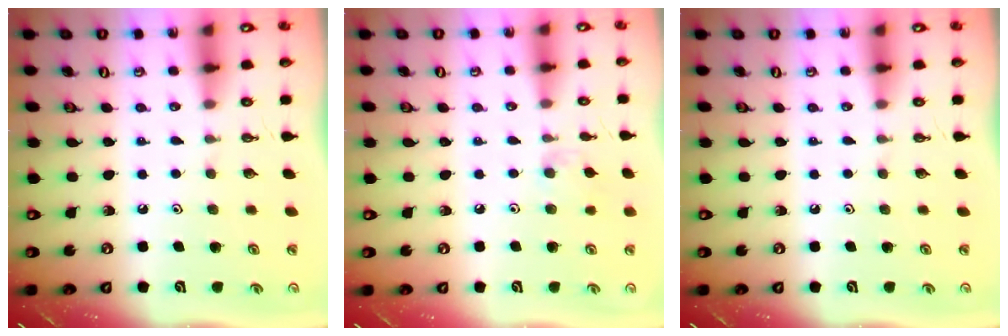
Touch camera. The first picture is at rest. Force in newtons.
{"total": 6.8, "press": 6.7, "slide": 0.8}
{"total": 0.0}